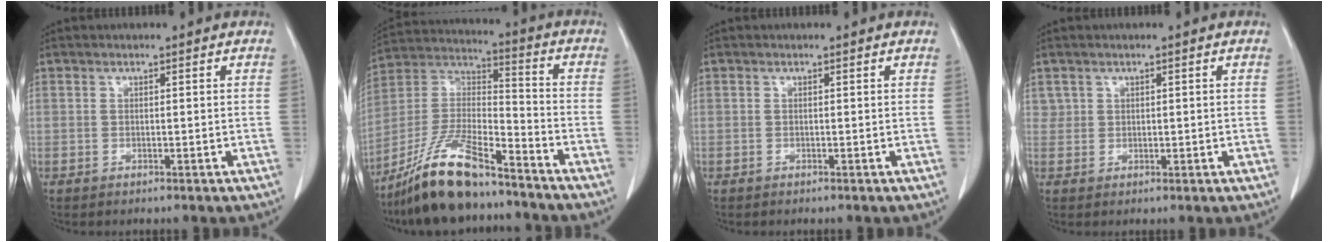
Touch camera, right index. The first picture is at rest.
{"total": 16.0, "force": [-12.6, 3.3, 9.4], "torque": [-0.192, -0.004, -0.232]}
{"total": 0.0}
{"total": 1.3, "force": [0.6, 1.1, 0.2], "torque": [0.005, 0.004, 0.010]}